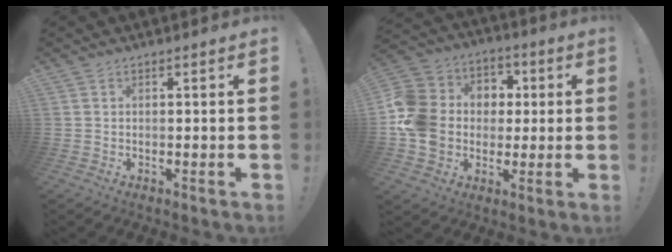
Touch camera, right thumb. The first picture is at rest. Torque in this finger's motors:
{"motor_torque": [1.84, 1.70, 1.26, -0.39, 0.08]}